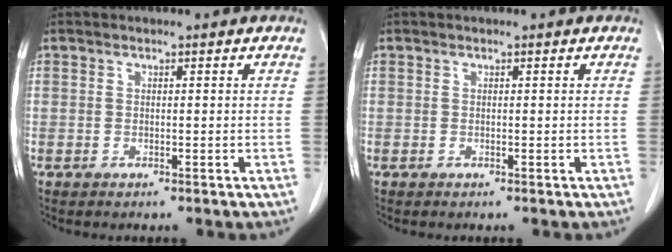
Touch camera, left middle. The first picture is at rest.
{"total": 0.0}